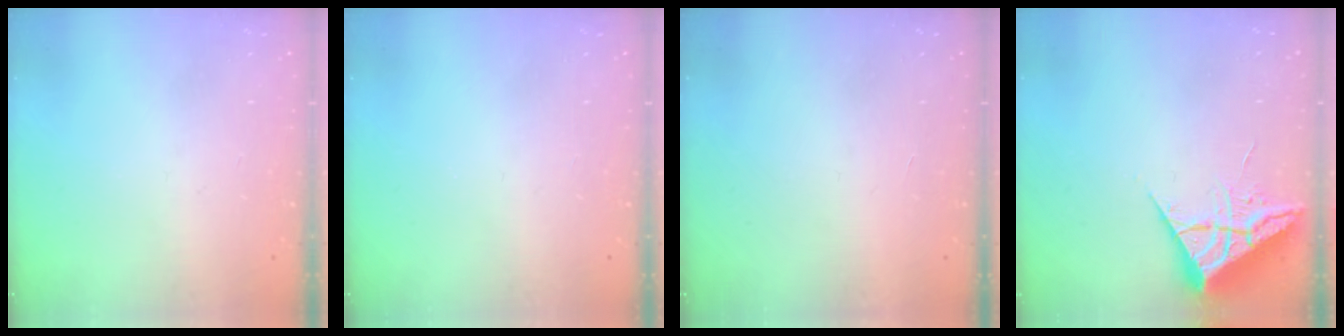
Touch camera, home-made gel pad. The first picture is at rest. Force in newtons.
{"total": 0.0}
{"total": 1.7, "press": 1.7, "slide": 0.1}
{"total": 6.9, "press": 6.9, "slide": 0.4}